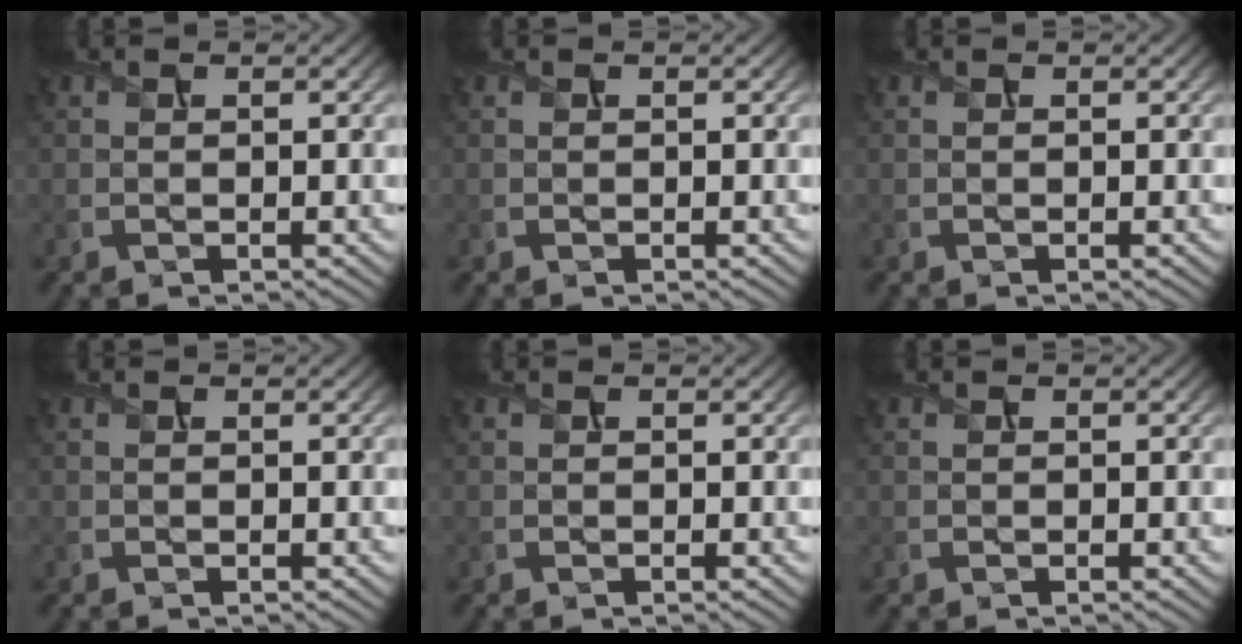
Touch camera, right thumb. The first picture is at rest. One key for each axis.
{"total": 0.0}
{"total": 0.0}
{"total": 0.0}
{"total": 0.0}
{"total": 0.0}